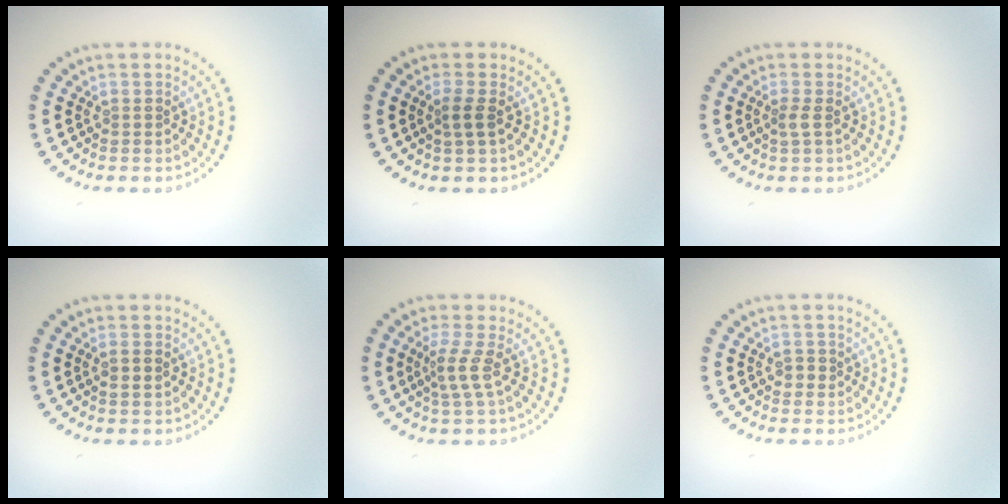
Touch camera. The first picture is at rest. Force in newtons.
{"total": 1.5, "press": 1.3, "slide": 0.8}
{"total": 1.0, "press": 0.8, "slide": 0.6}
{"total": 1.1, "press": 1.1, "slide": 0.3}
{"total": 2.2, "press": 1.4, "slide": 1.6}
{"total": 1.2, "press": 1.1, "slide": 0.3}